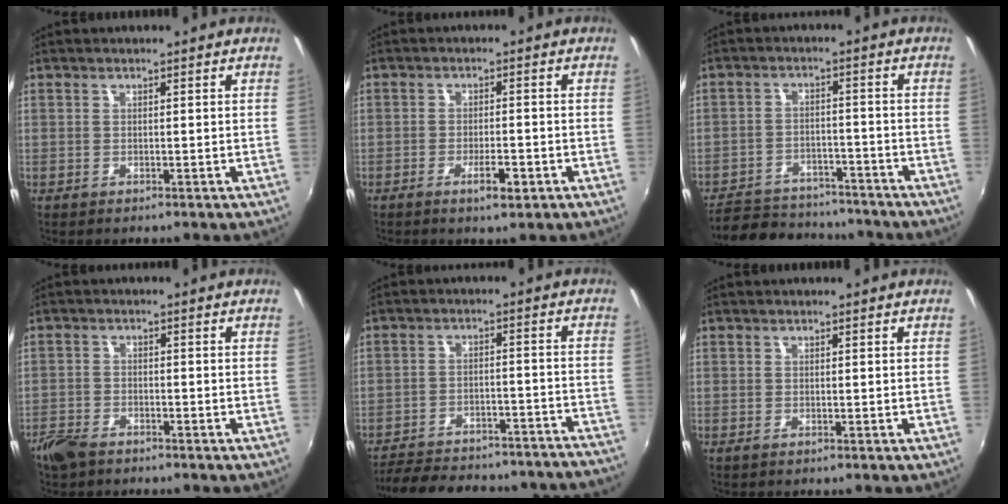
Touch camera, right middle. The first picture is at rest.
{"total": 3.6, "force": [-1.8, 0.8, 3.0], "torque": [-0.059, -0.003, -0.027]}
{"total": 16.2, "force": [-13.9, 6.3, 5.5], "torque": [-0.134, 0.013, -0.192]}
{"total": 5.6, "force": [-4.3, 2.8, 2.2], "torque": [-0.066, -0.005, -0.085]}
{"total": 28.0, "force": [-25.3, 6.7, 10.1], "torque": [-0.188, 0.009, -0.312]}
{"total": 0.0}